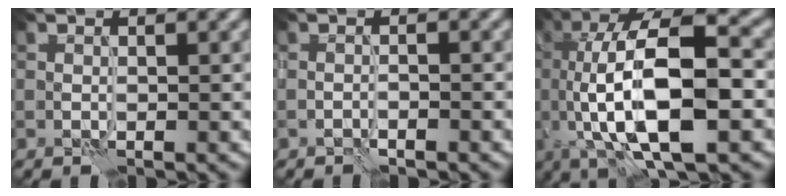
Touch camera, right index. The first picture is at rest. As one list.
[{"total": 1.0, "force": [-0.9, 0.1, 0.5], "torque": [-0.011, 0.004, -0.019]}, {"total": 15.2, "force": [0.3, 6.0, 14.0], "torque": [-0.244, 0.020, 0.003]}]